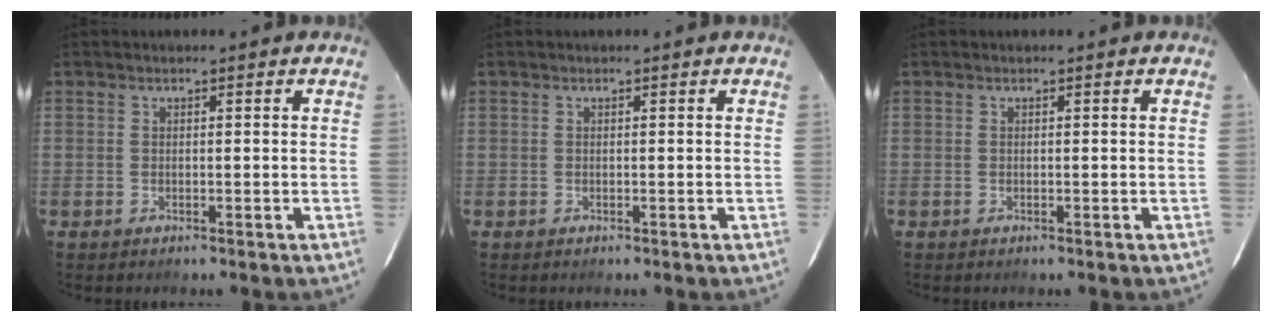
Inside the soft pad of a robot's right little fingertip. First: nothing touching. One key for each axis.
{"total": 0.0}
{"total": 0.0}